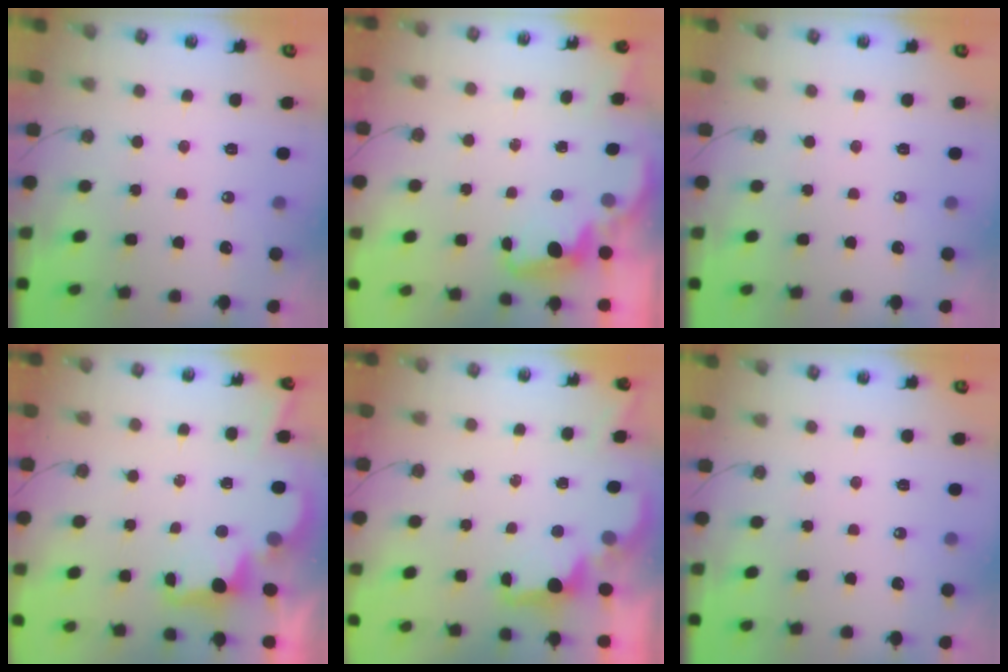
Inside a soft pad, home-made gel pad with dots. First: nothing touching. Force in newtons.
{"total": 2.3, "press": 2.3, "slide": 0.5}
{"total": 0.0}
{"total": 2.5, "press": 2.4, "slide": 0.8}
{"total": 2.1, "press": 1.9, "slide": 0.8}
{"total": 0.0}